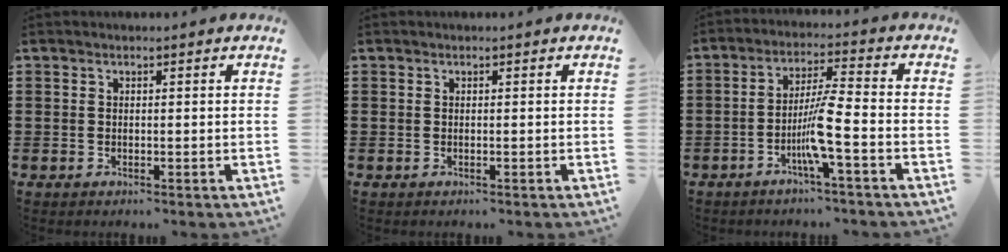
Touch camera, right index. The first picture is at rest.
{"total": 0.0}
{"total": 6.6, "force": [-2.7, -0.2, 6.0], "torque": [-0.127, -0.013, -0.058]}